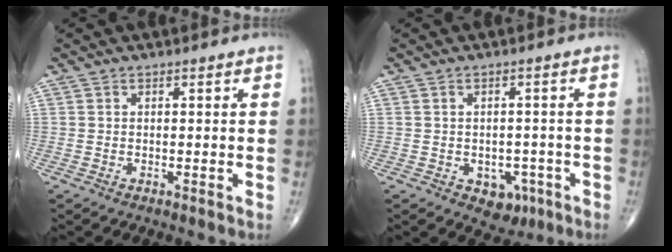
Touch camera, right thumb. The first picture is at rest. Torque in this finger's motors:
{"motor_torque": [-0.02, 0.04, 0.23, 0.18, 0.07]}